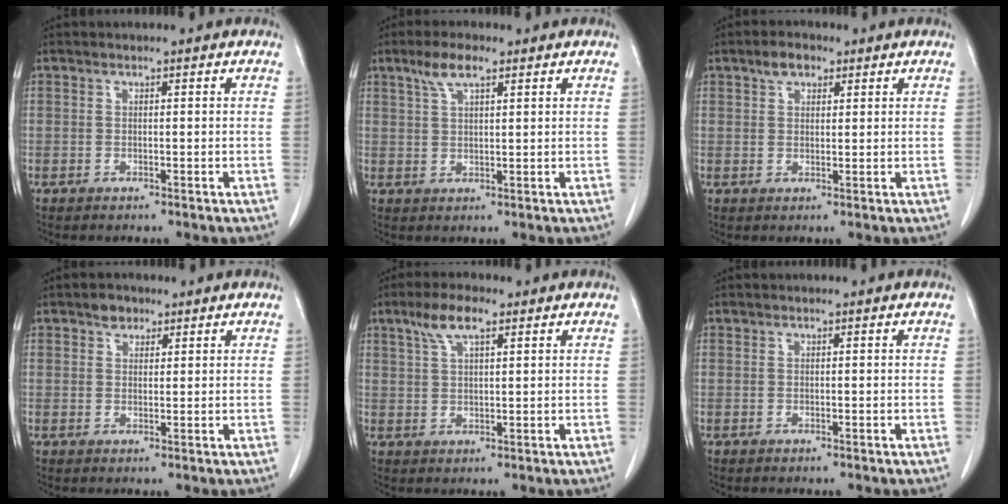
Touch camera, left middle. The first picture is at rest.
{"total": 4.4, "force": [2.8, 1.1, 3.2], "torque": [-0.070, 0.010, 0.056]}
{"total": 3.1, "force": [1.9, 1.8, 1.7], "torque": [-0.032, 0.009, 0.034]}
{"total": 2.3, "force": [1.5, 1.6, 0.7], "torque": [-0.011, 0.005, 0.023]}
{"total": 5.4, "force": [3.2, 1.4, 4.1], "torque": [-0.087, 0.015, 0.063]}
{"total": 0.0}